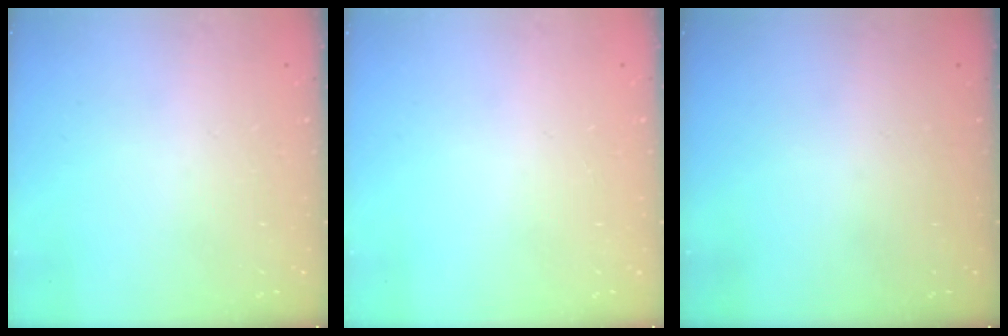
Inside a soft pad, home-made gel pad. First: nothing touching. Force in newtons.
{"total": 0.0}
{"total": 0.0}